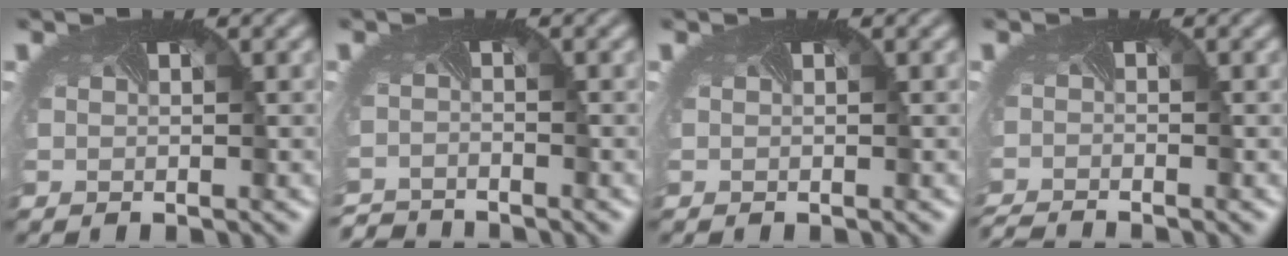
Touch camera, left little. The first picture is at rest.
{"total": 2.9, "force": [-2.8, -0.2, -0.5], "torque": [-0.001, -0.018, -0.055]}
{"total": 0.0}
{"total": 2.5, "force": [-2.4, -0.1, 0.4], "torque": [-0.010, -0.019, -0.049]}